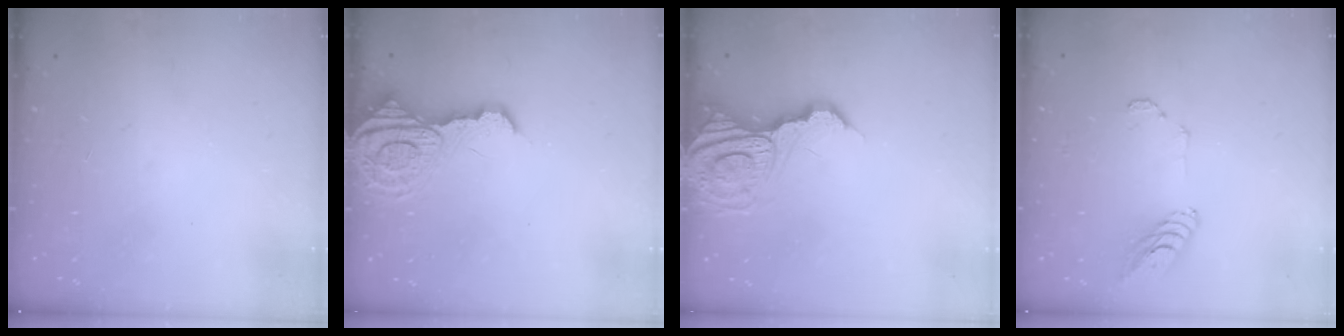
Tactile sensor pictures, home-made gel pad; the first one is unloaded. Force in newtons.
{"total": 13.4, "press": 13.3, "slide": 1.3}
{"total": 15.4, "press": 15.3, "slide": 1.7}
{"total": 7.5, "press": 7.5, "slide": 0.8}